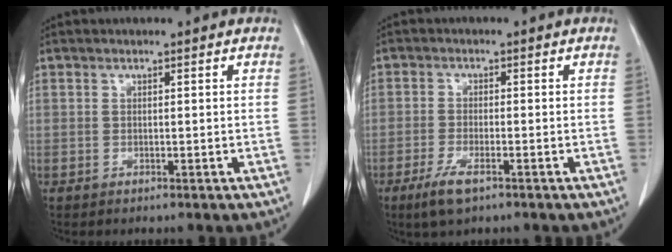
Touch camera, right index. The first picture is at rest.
{"total": 4.4, "force": [-2.6, 1.1, 3.3], "torque": [-0.073, -0.009, -0.043]}